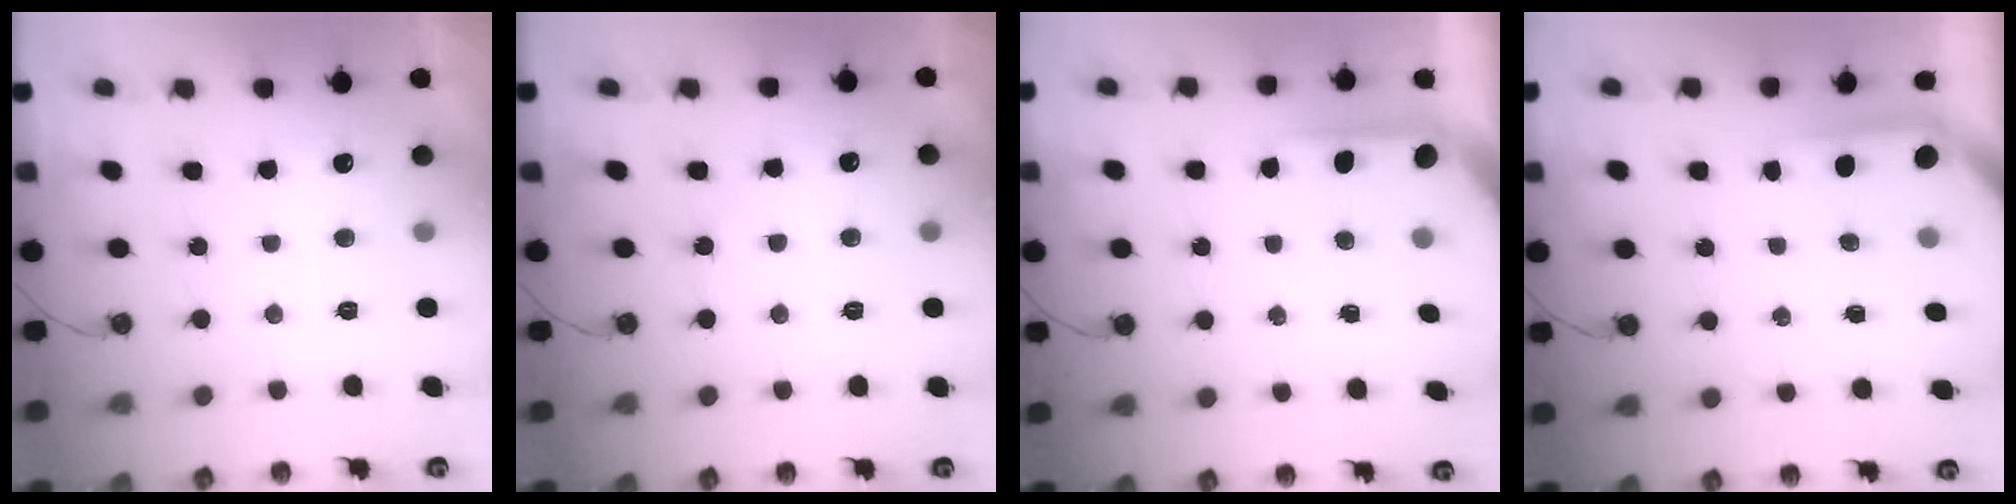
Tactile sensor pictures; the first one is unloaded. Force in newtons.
{"total": 3.4, "press": 3.4, "slide": 0.6}
{"total": 5.0, "press": 4.9, "slide": 0.4}
{"total": 3.6, "press": 3.6, "slide": 0.3}